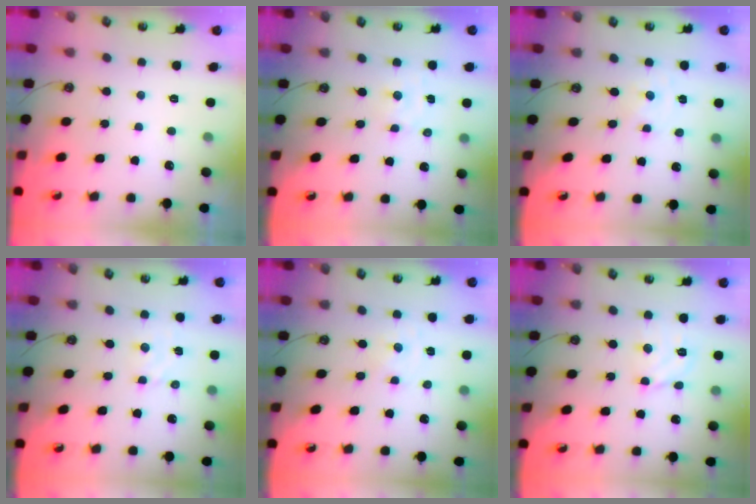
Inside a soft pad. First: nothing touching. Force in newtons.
{"total": 1.6, "press": 1.6, "slide": 0.1}
{"total": 0.0}
{"total": 1.8, "press": 1.8, "slide": 0.3}
{"total": 0.0}
{"total": 8.1, "press": 8.0, "slide": 1.1}